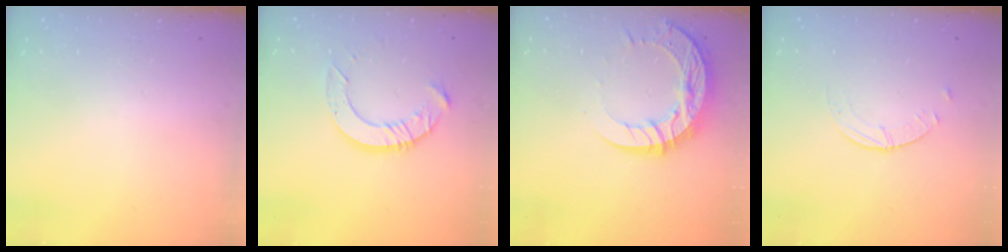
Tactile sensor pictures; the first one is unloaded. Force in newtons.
{"total": 9.6, "press": 9.6, "slide": 1.0}
{"total": 14.0, "press": 14.0, "slide": 1.3}
{"total": 0.9, "press": 0.9, "slide": 0.2}